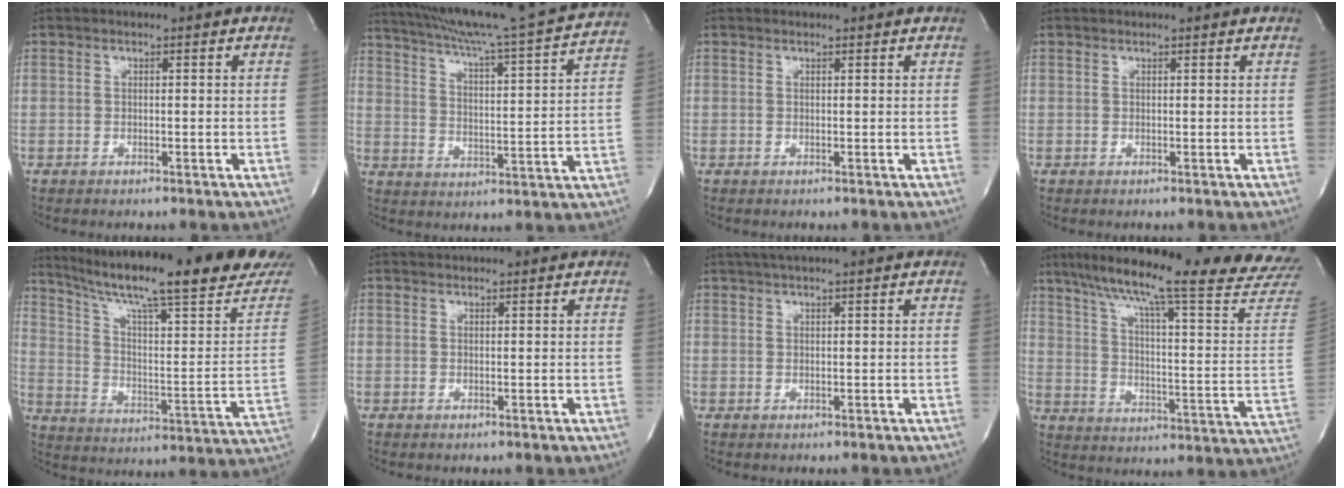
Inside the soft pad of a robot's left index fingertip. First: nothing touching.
{"total": 22.5, "force": [20.4, -1.1, 9.5], "torque": [-0.159, -0.038, 0.274]}
{"total": 0.7, "force": [0.7, 0.2, -0.1], "torque": [-0.008, 0.007, 0.009]}
{"total": 1.9, "force": [1.8, 0.3, 0.5], "torque": [-0.010, 0.017, 0.019]}
{"total": 27.0, "force": [22.1, 1.0, 15.5], "torque": [-0.246, -0.069, 0.300]}
{"total": 1.9, "force": [1.8, 0.4, 0.0], "torque": [-0.010, 0.014, 0.023]}
{"total": 4.6, "force": [3.7, 0.2, 2.7], "torque": [-0.044, 0.026, 0.060]}
{"total": 27.8, "force": [23.7, 0.1, 14.5], "torque": [-0.233, -0.068, 0.309]}